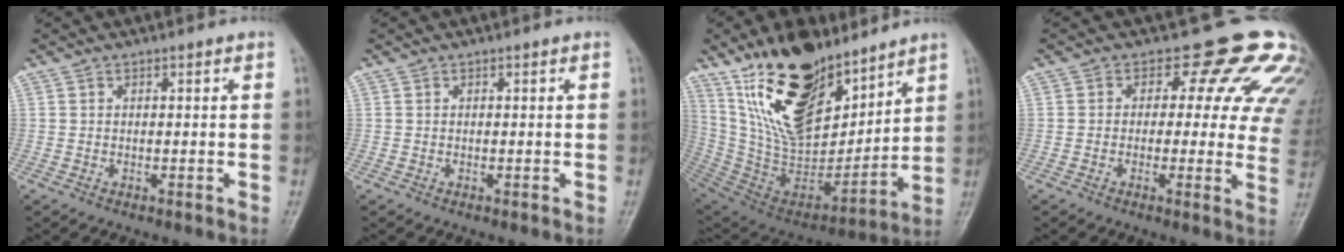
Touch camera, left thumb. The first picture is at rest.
{"total": 0.0}
{"total": 25.5, "force": [15.5, 12.1, 16.1], "torque": [-0.240, -0.077, 0.293]}
{"total": 14.5, "force": [9.0, 7.9, 8.2], "torque": [-0.036, -0.031, 0.080]}